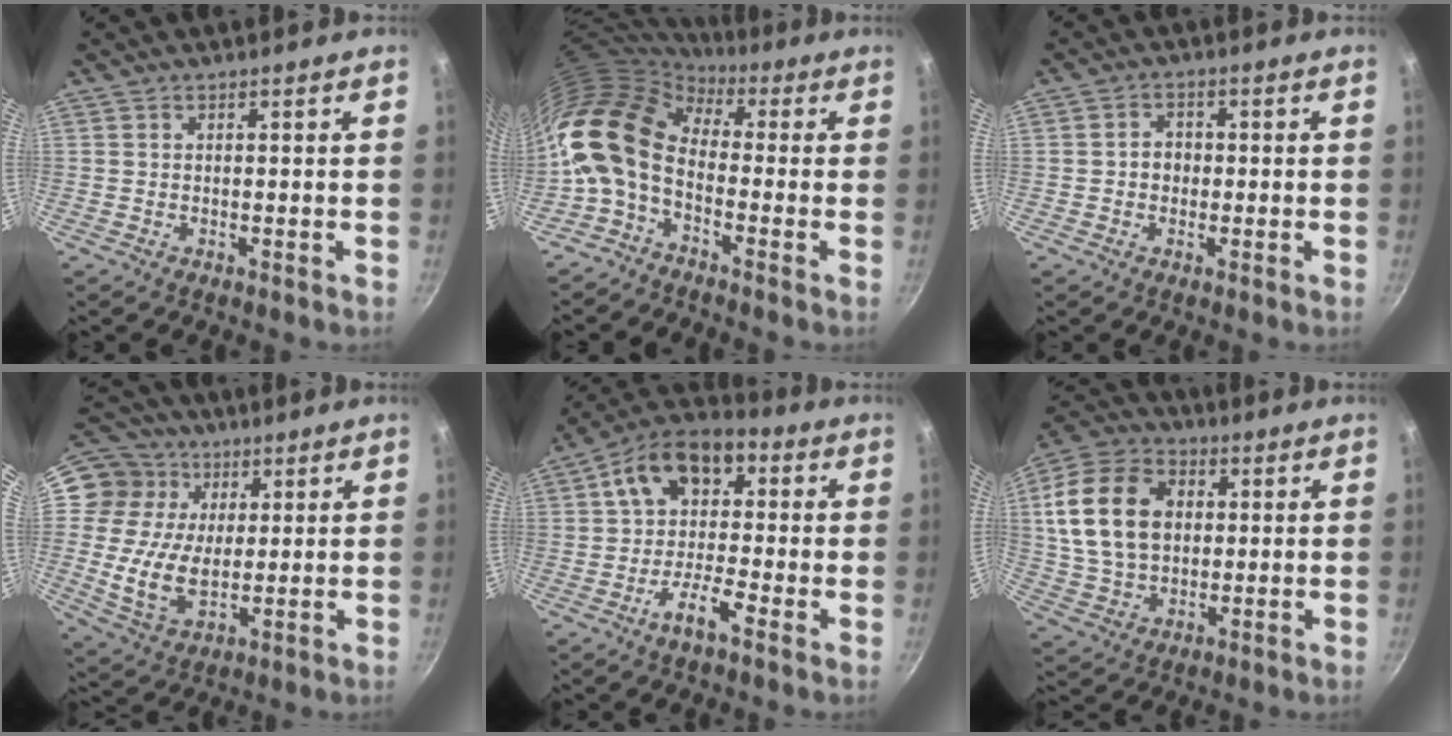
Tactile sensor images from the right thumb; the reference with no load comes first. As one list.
[{"total": 14.3, "force": [-0.4, 9.2, 10.9], "torque": [-0.206, 0.022, -0.027]}, {"total": 3.0, "force": [-0.3, 2.7, 1.4], "torque": [-0.004, 0.010, -0.006]}, {"total": 15.1, "force": [3.8, 12.2, 8.0], "torque": [-0.139, -0.012, 0.066]}, {"total": 13.2, "force": [-0.9, 8.3, 10.3], "torque": [-0.151, 0.043, -0.041]}, {"total": 17.4, "force": [3.1, 12.6, 11.6], "torque": [-0.196, 0.012, 0.054]}]